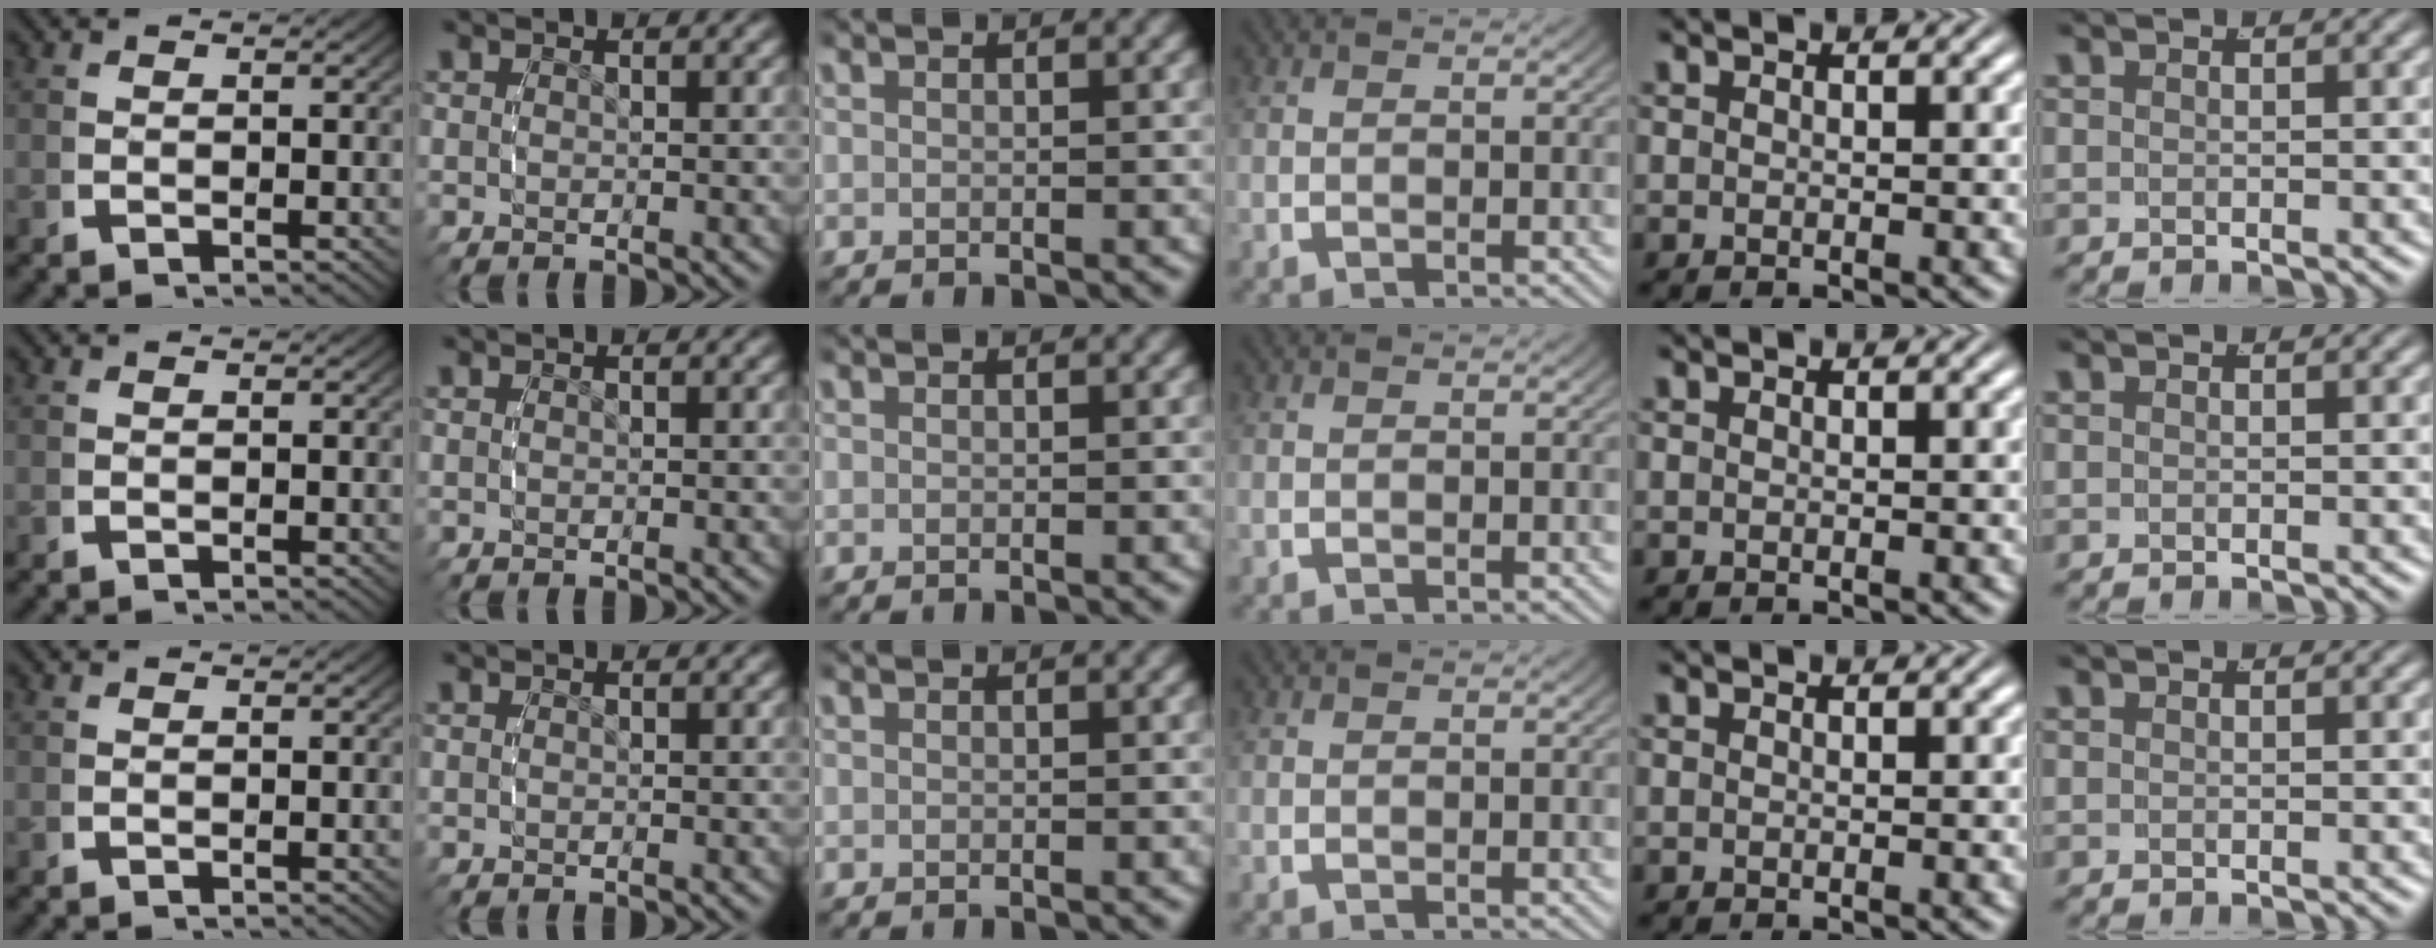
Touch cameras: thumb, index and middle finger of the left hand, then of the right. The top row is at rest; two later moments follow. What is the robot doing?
{"motion": "reach", "object": "markers"}